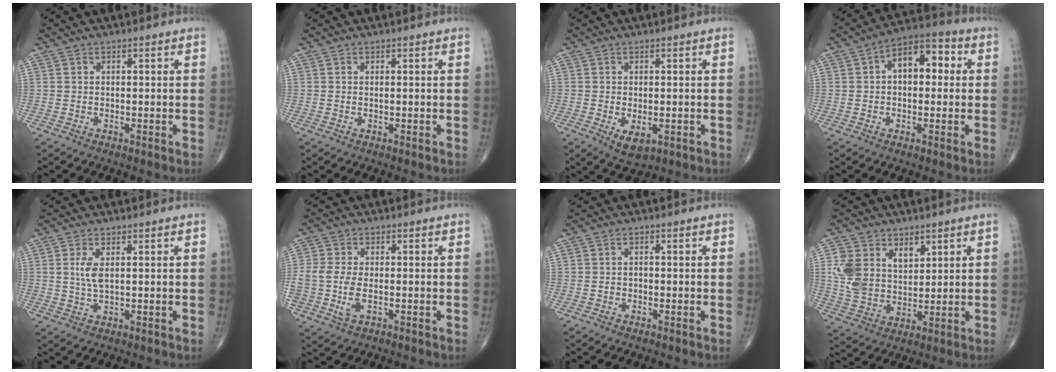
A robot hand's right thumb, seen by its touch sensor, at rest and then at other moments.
{"total": 0.0}
{"total": 4.5, "force": [-1.2, 2.3, 3.6], "torque": [-0.056, -0.009, -0.011]}
{"total": 9.7, "force": [1.3, 5.8, 7.7], "torque": [-0.093, 0.031, 0.010]}
{"total": 3.4, "force": [0.8, 1.2, 3.1], "torque": [-0.072, -0.003, 0.020]}
{"total": 7.0, "force": [-1.7, 3.7, 5.7], "torque": [-0.140, -0.004, -0.031]}
{"total": 0.7, "force": [-0.3, 0.6, 0.4], "torque": [-0.001, 0.004, -0.005]}
{"total": 11.2, "force": [3.8, 8.1, 6.6], "torque": [-0.104, -0.018, 0.082]}